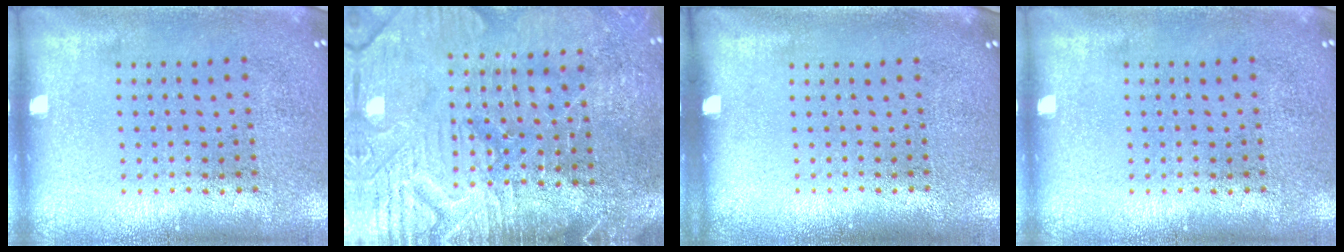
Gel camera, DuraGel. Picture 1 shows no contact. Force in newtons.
{"total": 4.4, "press": 4.0, "slide": 1.8}
{"total": 0.0}
{"total": 0.0}